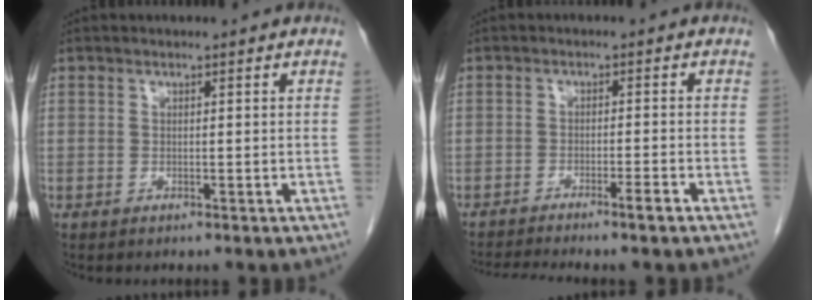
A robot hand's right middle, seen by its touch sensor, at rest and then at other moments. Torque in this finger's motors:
{"motor_torque": [0.50, -0.39, 0.02, 0.02]}